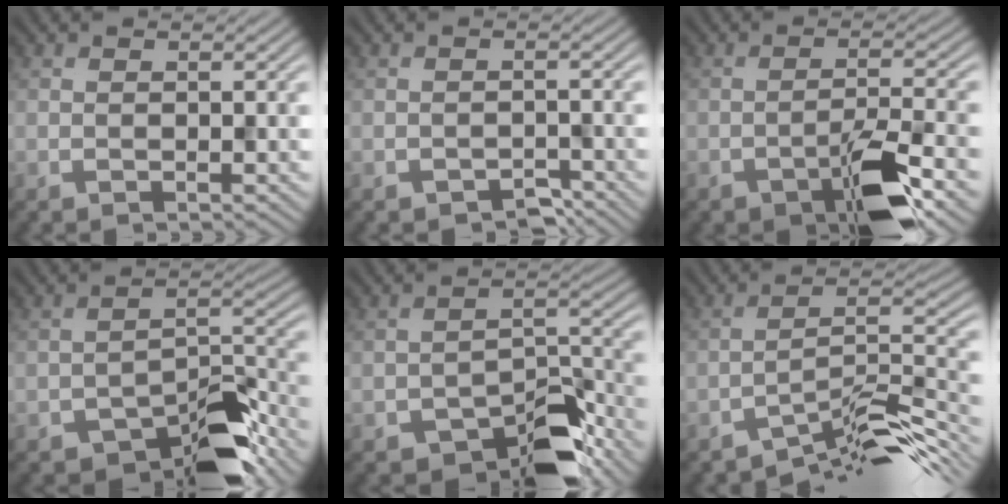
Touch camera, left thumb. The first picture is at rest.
{"total": 2.1, "force": [-1.7, 0.9, 0.8], "torque": [-0.011, 0.001, -0.028]}
{"total": 7.2, "force": [-4.1, 2.0, 5.6], "torque": [-0.097, 0.004, -0.072]}
{"total": 9.1, "force": [-6.6, 3.6, 5.1], "torque": [-0.058, 0.004, -0.121]}
{"total": 8.8, "force": [-6.5, 3.7, 4.7], "torque": [-0.054, -0.002, -0.115]}
{"total": 10.0, "force": [-8.0, 1.9, 5.8], "torque": [-0.089, 0.012, -0.141]}